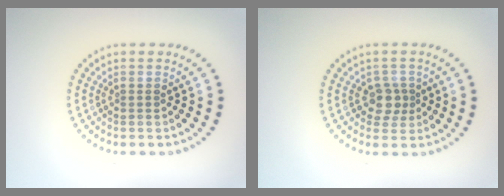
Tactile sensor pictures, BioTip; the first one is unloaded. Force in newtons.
{"total": 2.0, "press": 1.7, "slide": 1.0}